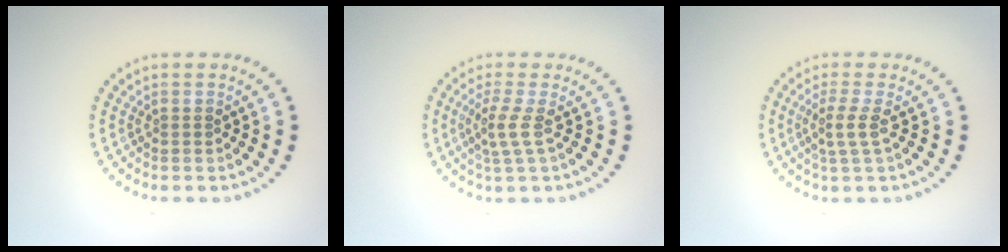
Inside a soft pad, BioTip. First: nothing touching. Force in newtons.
{"total": 2.2, "press": 1.5, "slide": 1.6}
{"total": 2.1, "press": 1.5, "slide": 1.4}